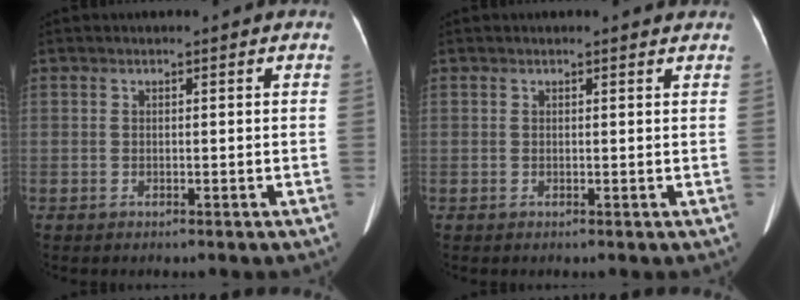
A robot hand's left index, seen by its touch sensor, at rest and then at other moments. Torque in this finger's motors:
{"motor_torque": [-0.11, -0.08, 0.01, 0.00]}